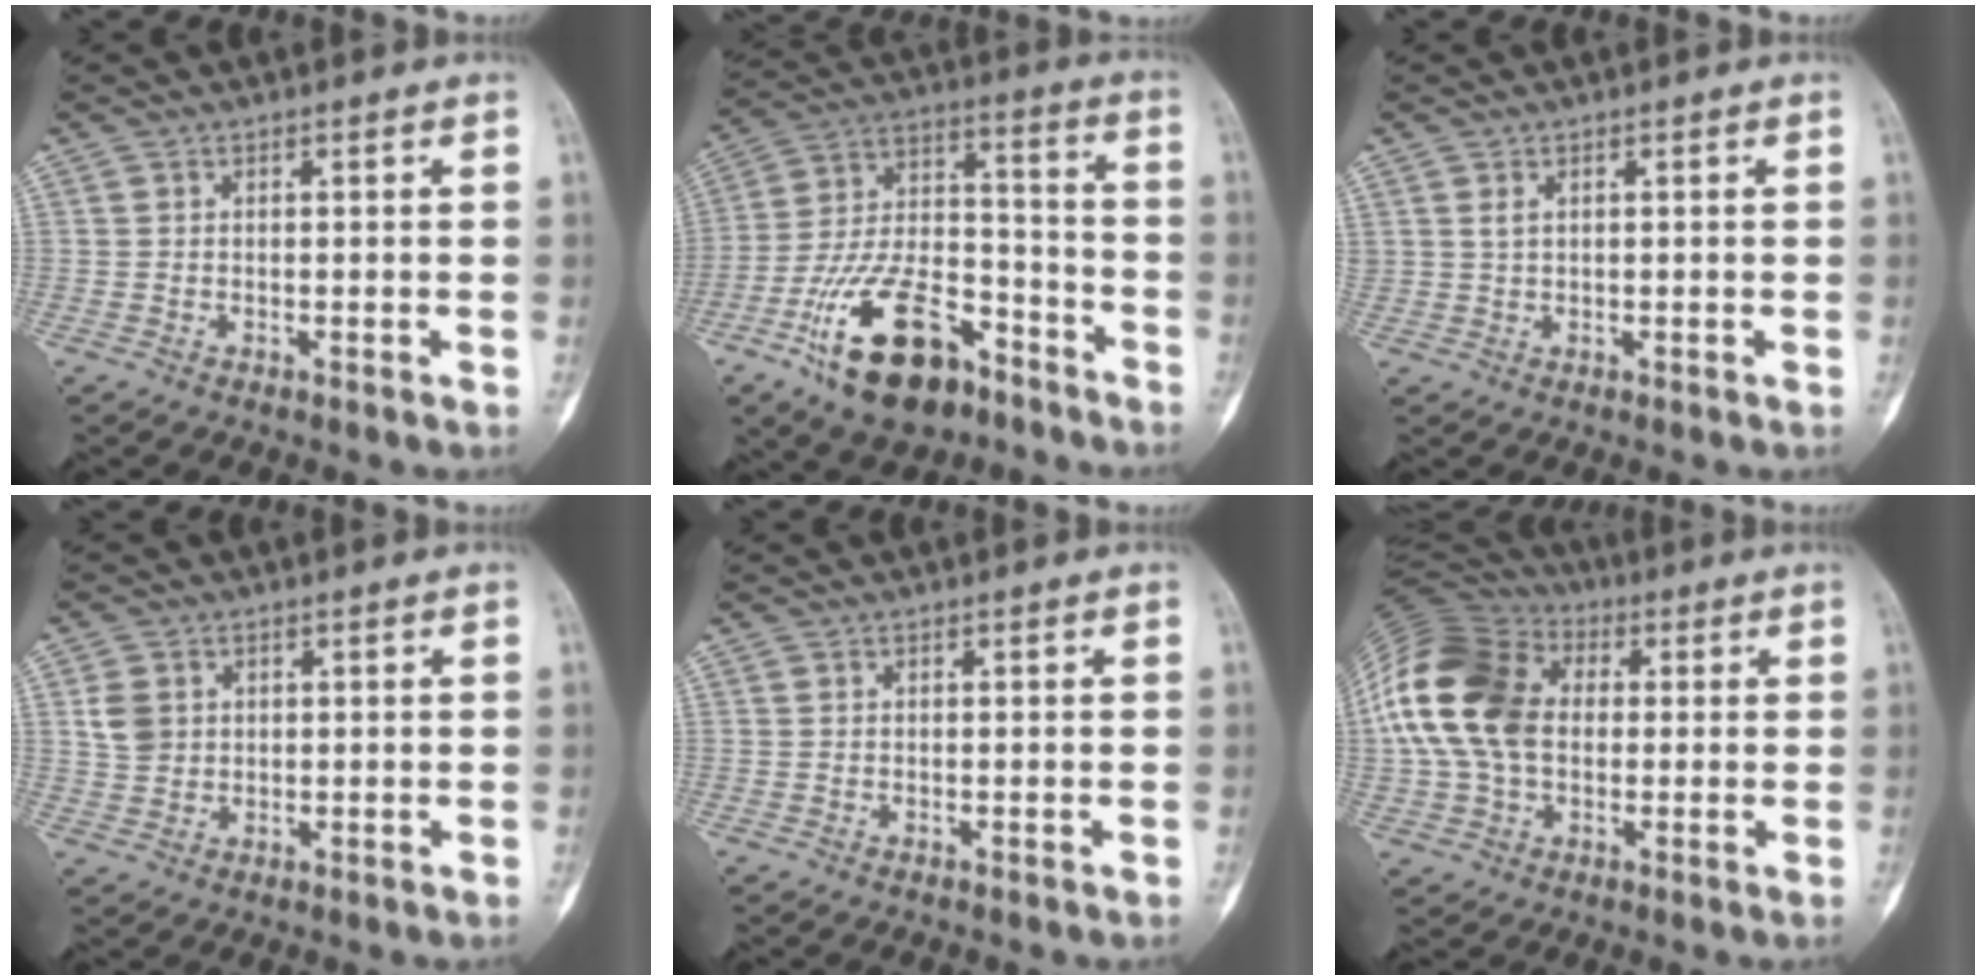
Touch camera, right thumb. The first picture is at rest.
{"total": 19.5, "force": [-11.2, 9.5, 12.8], "torque": [-0.218, 0.083, -0.196]}
{"total": 1.4, "force": [0.7, 0.9, 0.9], "torque": [-0.016, 0.000, 0.017]}
{"total": 4.3, "force": [1.2, 3.6, 2.0], "torque": [-0.025, 0.000, 0.027]}
{"total": 0.0}
{"total": 19.9, "force": [1.6, 14.5, 13.5], "torque": [-0.269, 0.024, 0.024]}